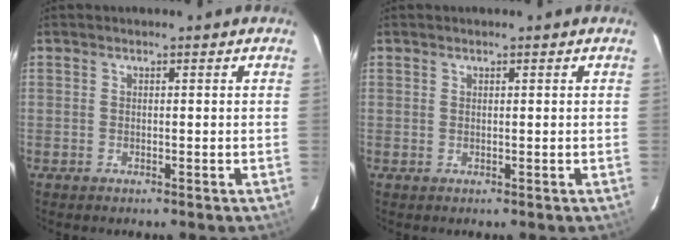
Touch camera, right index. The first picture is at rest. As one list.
[{"total": 0.0}]